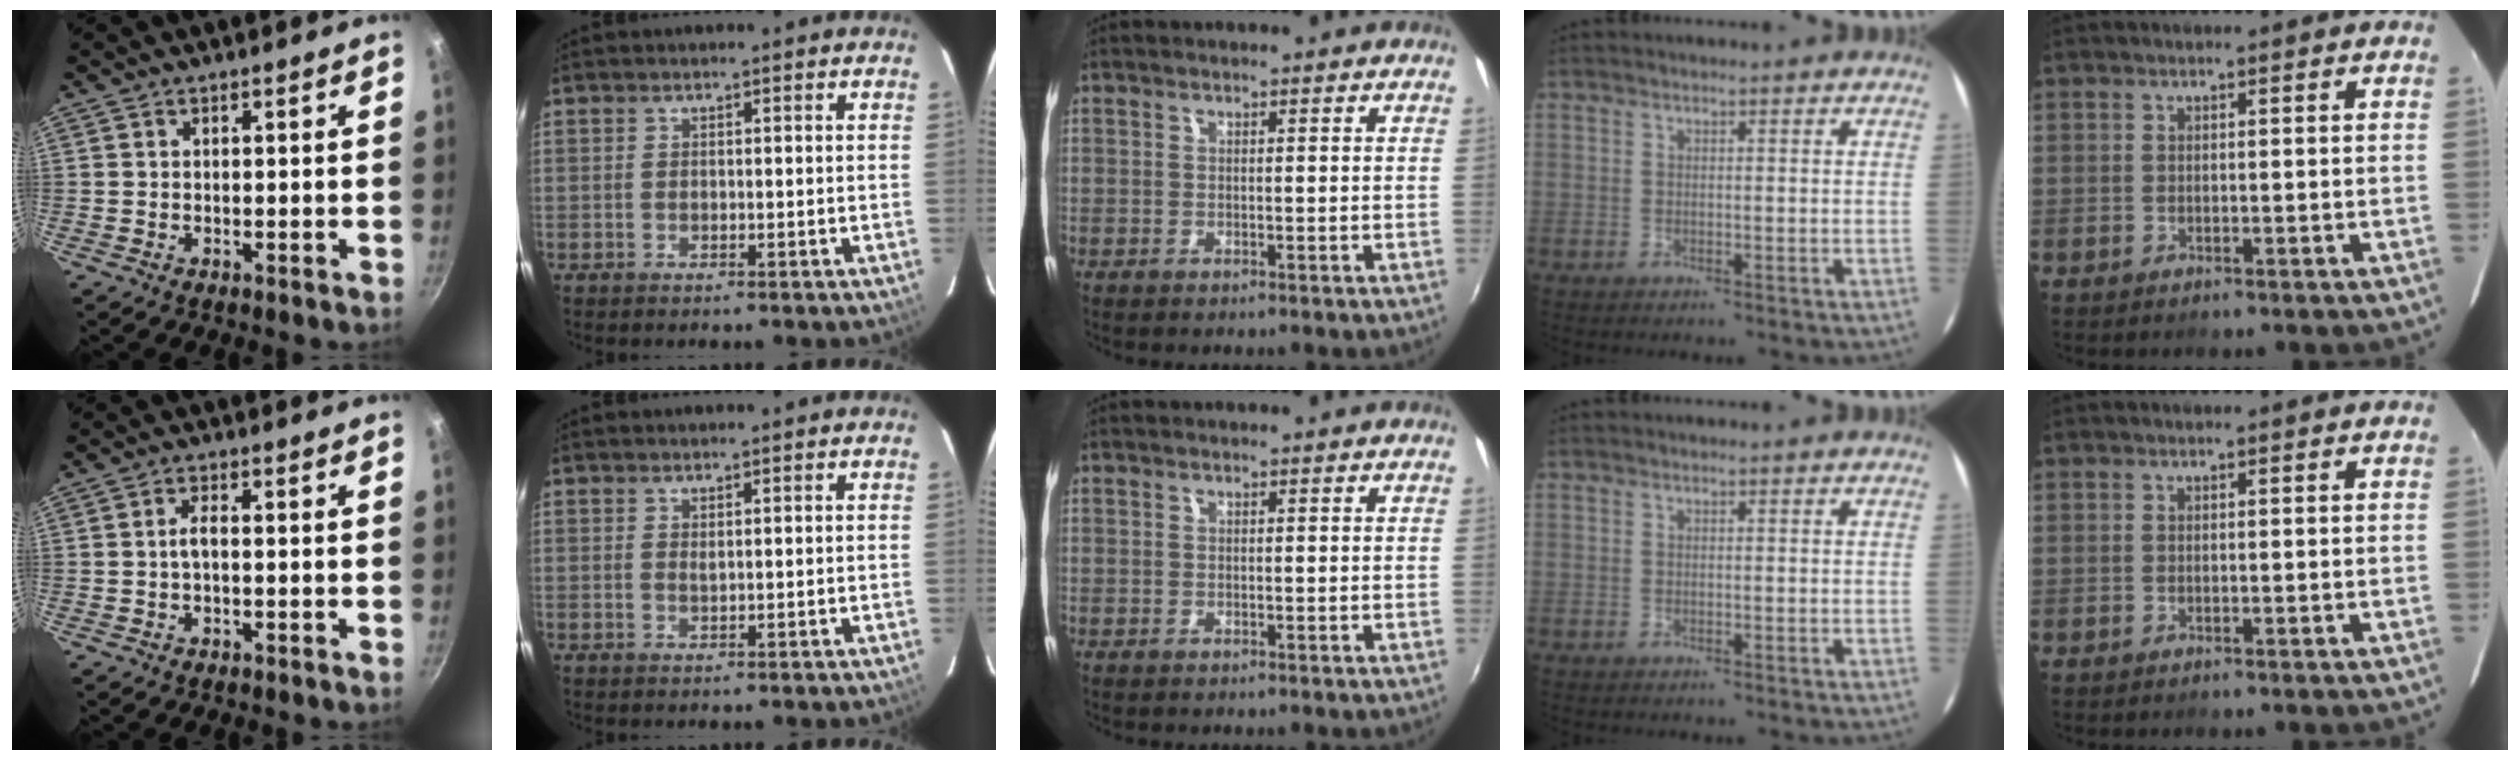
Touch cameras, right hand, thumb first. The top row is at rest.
{"thumb": {"total": 2.2, "force": [-0.4, 0.8, 2.0], "torque": [-0.043, 0.013, -0.010]}, "index": {"total": 0.7, "force": [0.5, 0.1, 0.5], "torque": [-0.009, 0.001, 0.010]}}